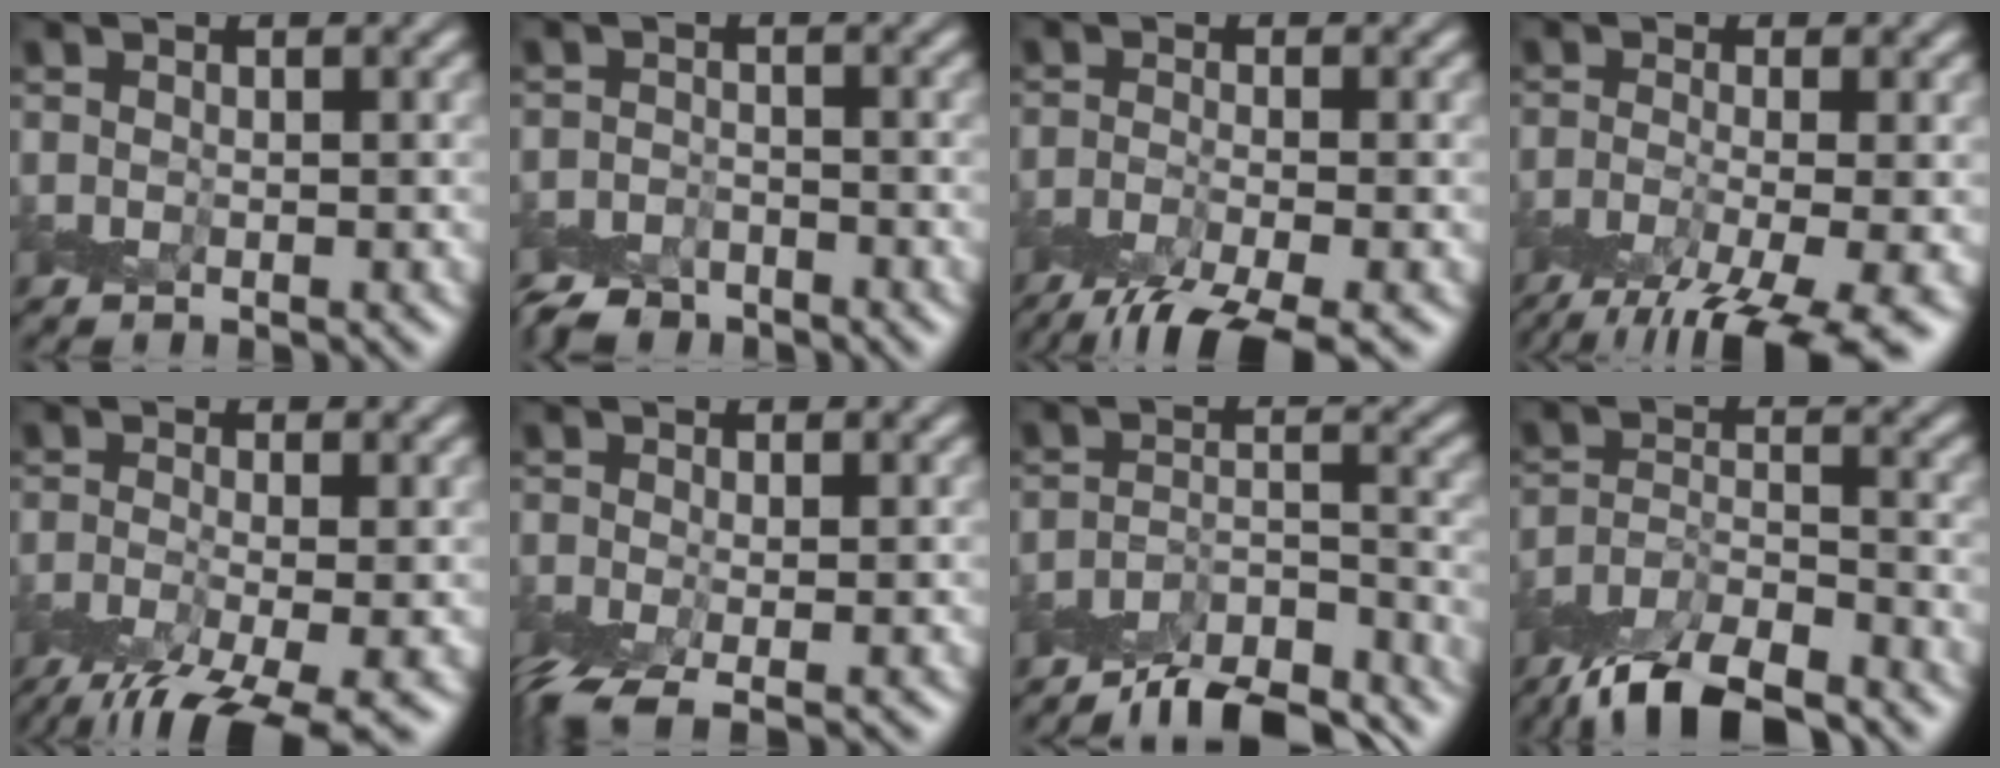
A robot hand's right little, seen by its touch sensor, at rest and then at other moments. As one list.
[{"total": 2.9, "force": [-2.8, 0.8, 0.2], "torque": [0.002, -0.002, -0.058]}, {"total": 6.9, "force": [-5.1, 1.4, 4.5], "torque": [-0.079, -0.021, -0.101]}, {"total": 9.0, "force": [-5.7, 2.0, 6.6], "torque": [-0.115, -0.022, -0.100]}, {"total": 8.8, "force": [-5.5, 2.4, 6.4], "torque": [-0.125, -0.031, -0.097]}, {"total": 3.8, "force": [-2.3, 1.3, 2.7], "torque": [-0.061, -0.012, -0.052]}, {"total": 7.7, "force": [-7.1, 1.2, 2.5], "torque": [-0.039, -0.006, -0.121]}, {"total": 7.5, "force": [-6.6, 1.5, 3.3], "torque": [-0.057, -0.006, -0.123]}]